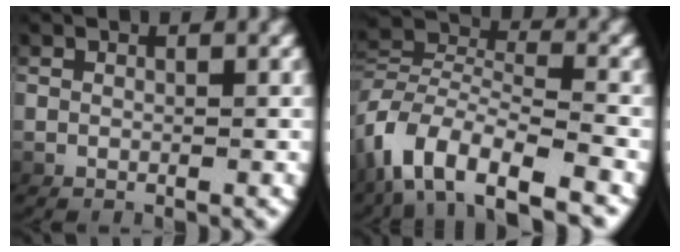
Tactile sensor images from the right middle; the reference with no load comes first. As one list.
[{"total": 6.0, "force": [-2.7, 3.3, 4.2], "torque": [-0.099, -0.012, -0.042]}]